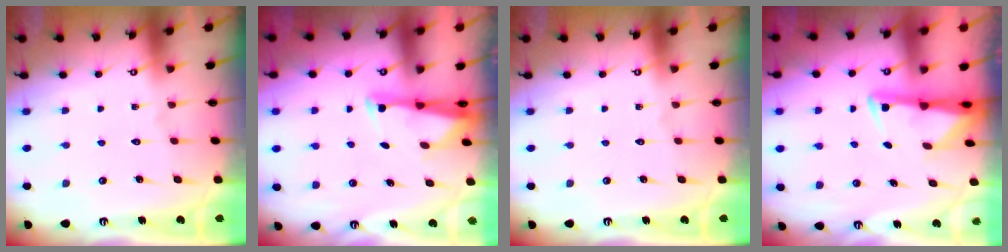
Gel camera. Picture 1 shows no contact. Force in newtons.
{"total": 2.7, "press": 2.6, "slide": 0.7}
{"total": 0.0}
{"total": 2.8, "press": 2.8, "slide": 0.6}